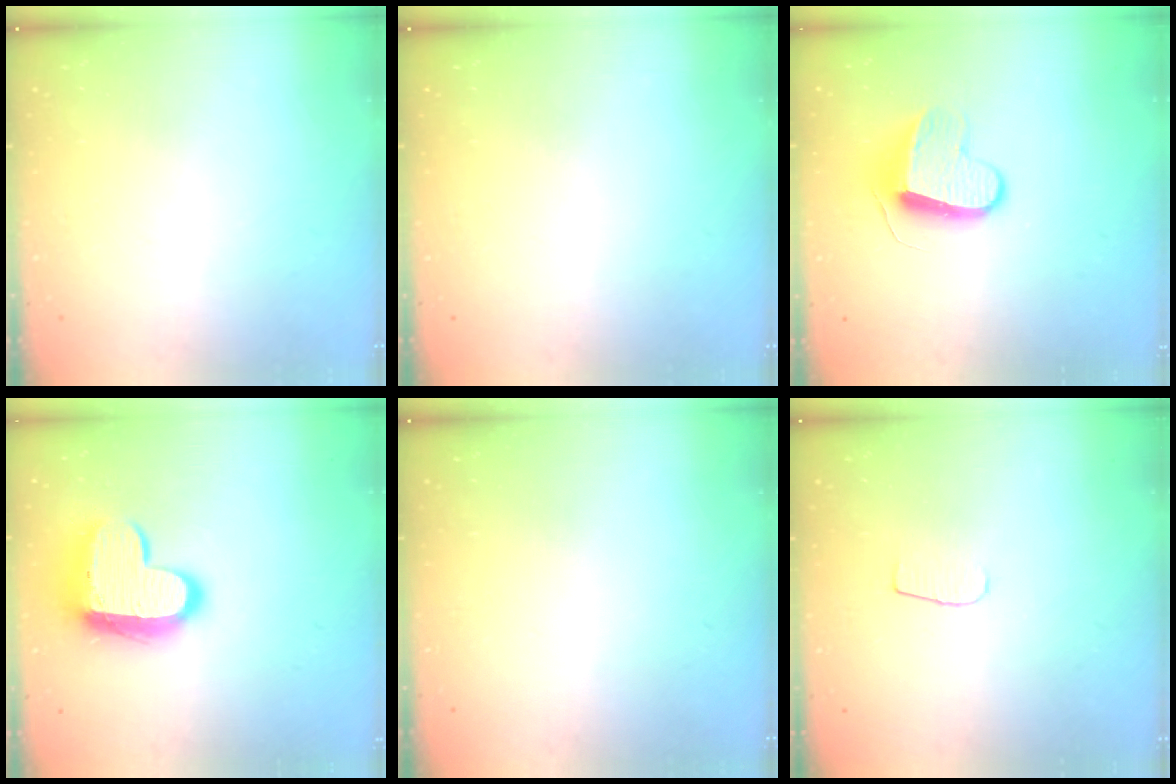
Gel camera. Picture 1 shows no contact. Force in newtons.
{"total": 0.0}
{"total": 9.4, "press": 9.4, "slide": 0.4}
{"total": 14.4, "press": 14.4, "slide": 1.1}
{"total": 0.0}
{"total": 4.8, "press": 4.8, "slide": 0.6}